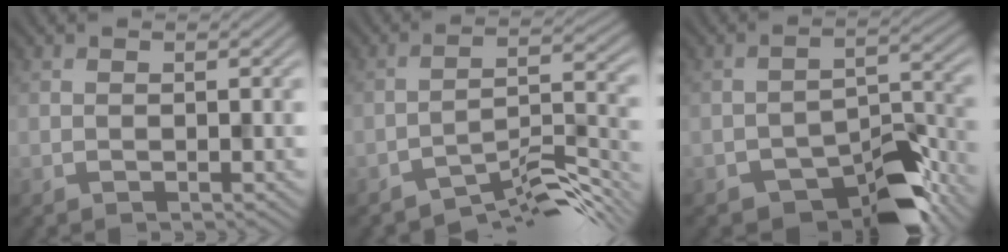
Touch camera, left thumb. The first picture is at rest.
{"total": 7.7, "force": [-6.4, 1.6, 4.1], "torque": [-0.061, 0.007, -0.112]}
{"total": 9.5, "force": [-6.6, 4.3, 5.3], "torque": [-0.060, -0.005, -0.113]}